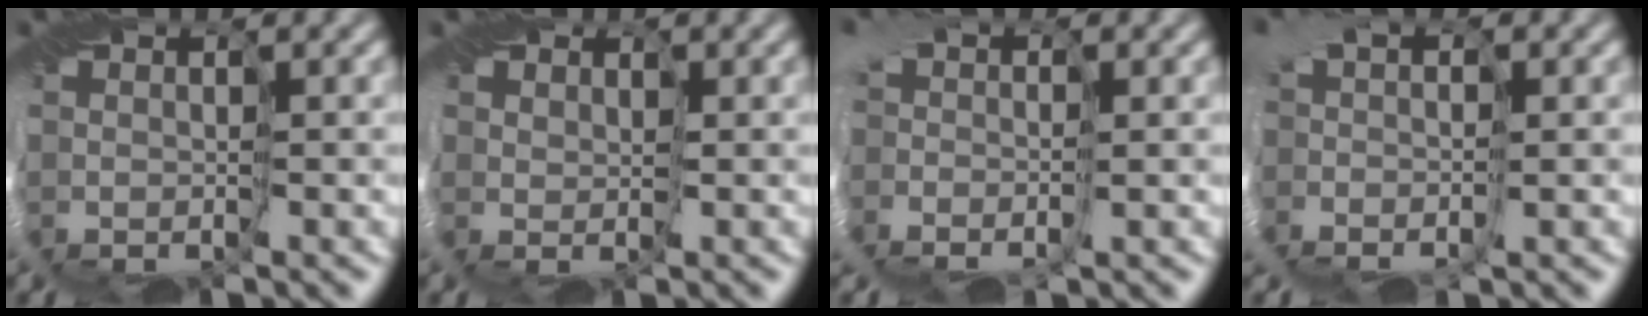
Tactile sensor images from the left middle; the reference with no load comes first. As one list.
[{"total": 2.3, "force": [1.1, 1.9, 0.8], "torque": [-0.014, 0.001, 0.010]}, {"total": 2.9, "force": [-0.6, 2.0, 2.1], "torque": [-0.030, 0.002, -0.014]}, {"total": 2.8, "force": [-0.2, 1.6, 2.2], "torque": [-0.031, 0.005, -0.009]}]